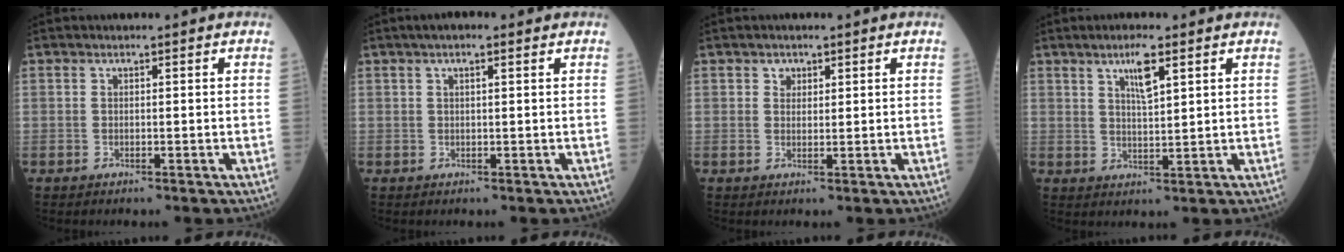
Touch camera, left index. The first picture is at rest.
{"total": 3.0, "force": [1.7, 0.7, 2.3], "torque": [-0.044, 0.014, 0.027]}
{"total": 1.5, "force": [0.8, 1.2, 0.3], "torque": [-0.003, -0.003, 0.012]}
{"total": 4.5, "force": [2.5, 0.7, 3.6], "torque": [-0.072, 0.001, 0.048]}